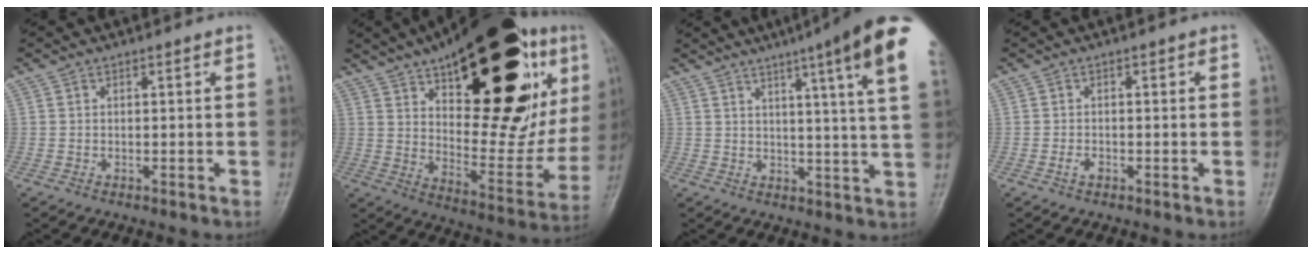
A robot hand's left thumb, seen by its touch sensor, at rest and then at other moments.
{"total": 37.6, "force": [15.6, 16.0, 30.3], "torque": [-0.381, -0.005, 0.251]}
{"total": 18.6, "force": [10.3, 0.9, 15.5], "torque": [-0.199, -0.036, 0.115]}
{"total": 1.5, "force": [-0.8, 1.1, 0.8], "torque": [-0.009, 0.005, -0.014]}